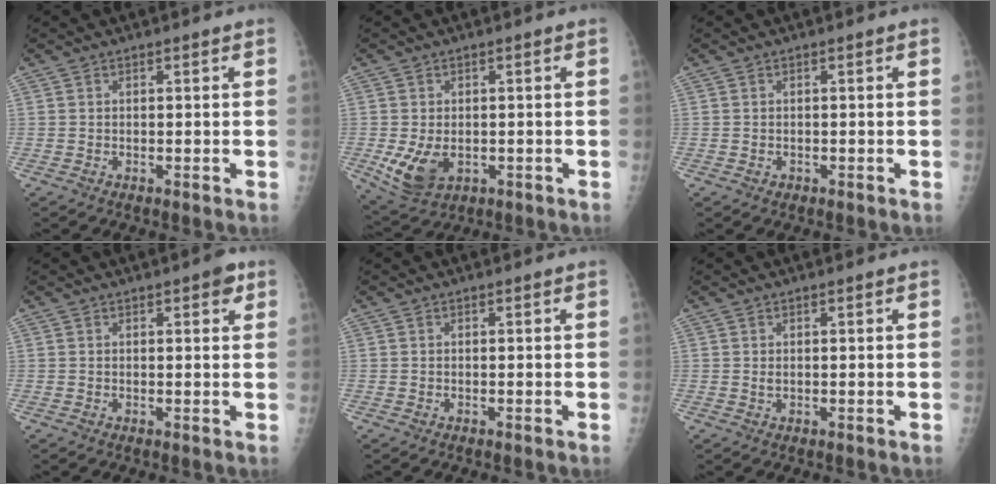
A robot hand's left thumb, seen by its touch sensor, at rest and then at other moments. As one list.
[{"total": 7.3, "force": [-1.5, 4.8, 5.2], "torque": [-0.095, -0.003, -0.013]}, {"total": 0.7, "force": [-0.3, 0.6, 0.2], "torque": [-0.001, 0.005, -0.003]}, {"total": 2.9, "force": [1.5, 1.1, 2.2], "torque": [-0.019, -0.002, 0.013]}, {"total": 0.0}, {"total": 0.9, "force": [0.3, 0.4, 0.8], "torque": [-0.013, 0.003, 0.009]}]